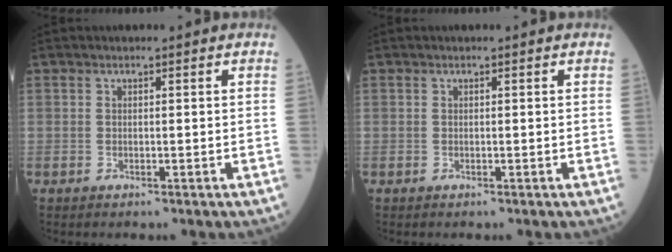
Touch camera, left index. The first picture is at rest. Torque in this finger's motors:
{"motor_torque": [0.03, 0.16, 0.00, 0.00]}